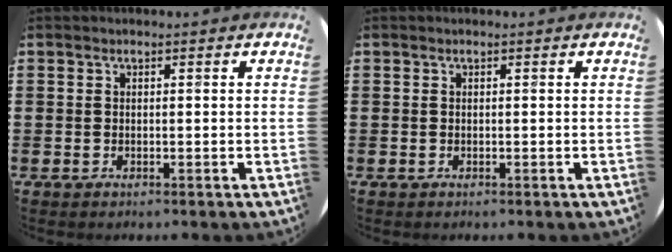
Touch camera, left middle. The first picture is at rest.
{"total": 0.0}